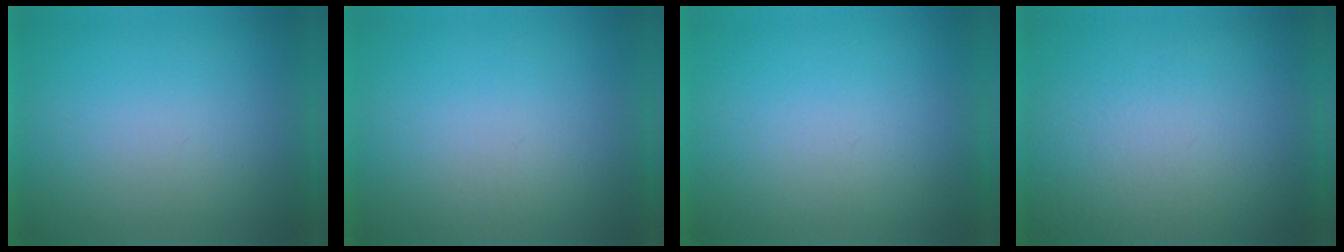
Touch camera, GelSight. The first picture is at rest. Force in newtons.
{"total": 1.2}
{"total": 0.0}
{"total": 4.2}